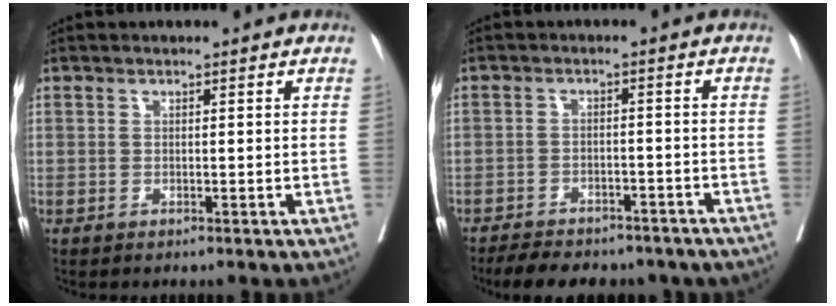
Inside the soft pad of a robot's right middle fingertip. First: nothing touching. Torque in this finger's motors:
{"motor_torque": [1.08, -1.06, 0.20, 0.05]}